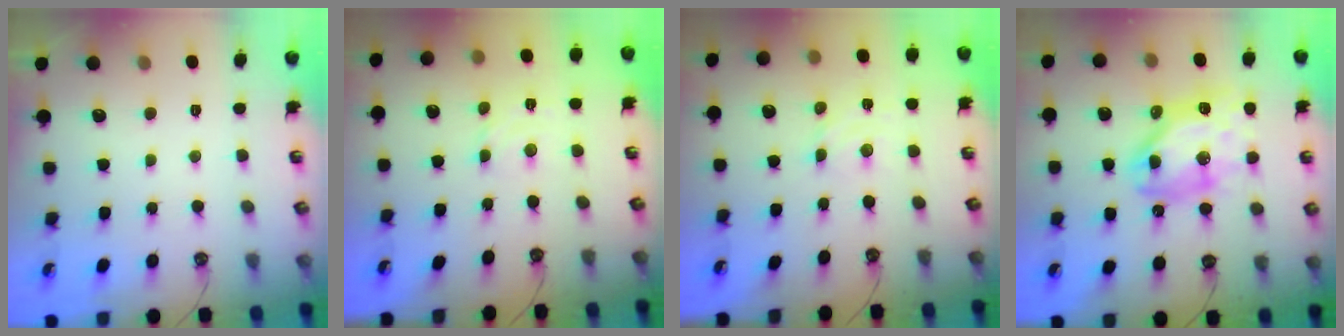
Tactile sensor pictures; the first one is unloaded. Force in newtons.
{"total": 2.9, "press": 2.9, "slide": 0.3}
{"total": 3.4, "press": 3.3, "slide": 0.6}
{"total": 15.2, "press": 15.1, "slide": 1.4}